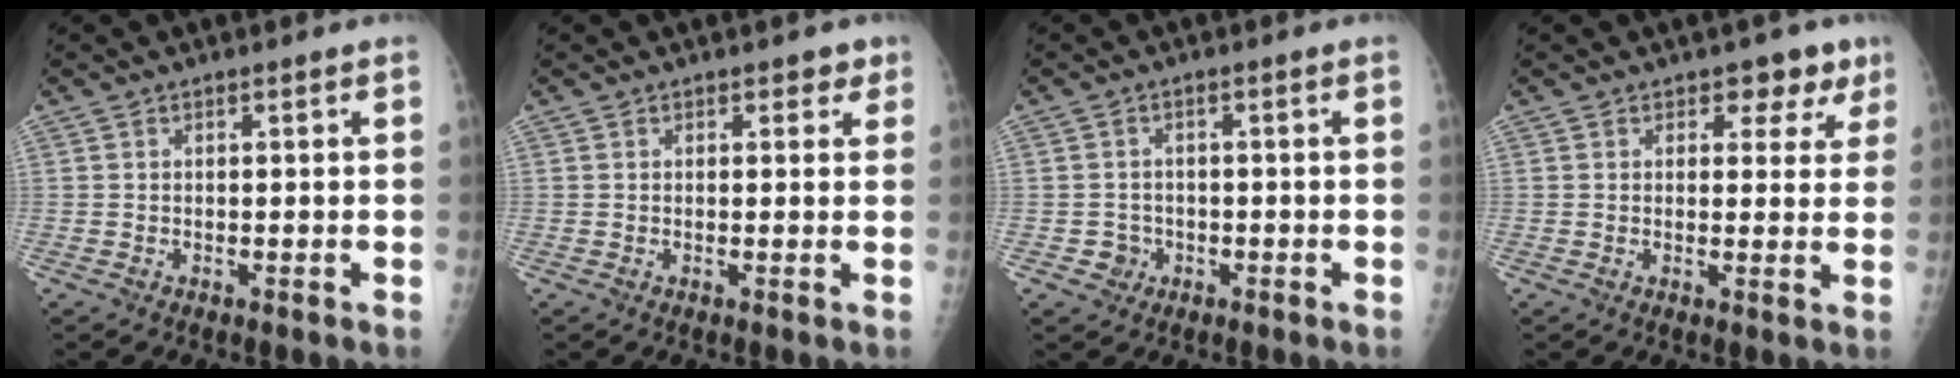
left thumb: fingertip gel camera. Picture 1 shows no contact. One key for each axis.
{"total": 1.9, "fx": 1.2, "fy": 1.2, "fz": 0.8, "tx": 0.013, "ty": -0.002, "tz": 0.008}
{"total": 2.6, "fx": -1.0, "fy": 2.4, "fz": 0.3, "tx": 0.011, "ty": 0.010, "tz": -0.015}
{"total": 5.0, "fx": 3.1, "fy": 3.4, "fz": 2.1, "tx": 0.014, "ty": -0.011, "tz": 0.032}